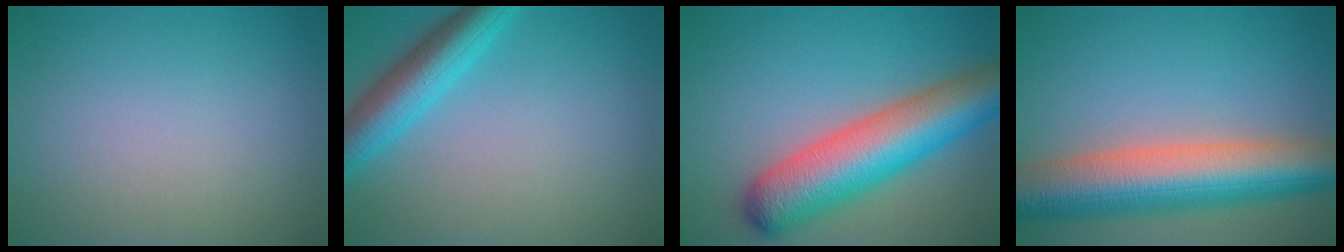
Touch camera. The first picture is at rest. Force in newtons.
{"total": 5.2, "press": 5.1, "slide": 0.2}
{"total": 9.8, "press": 9.8, "slide": 0.3}
{"total": 10.9, "press": 10.9, "slide": 0.7}